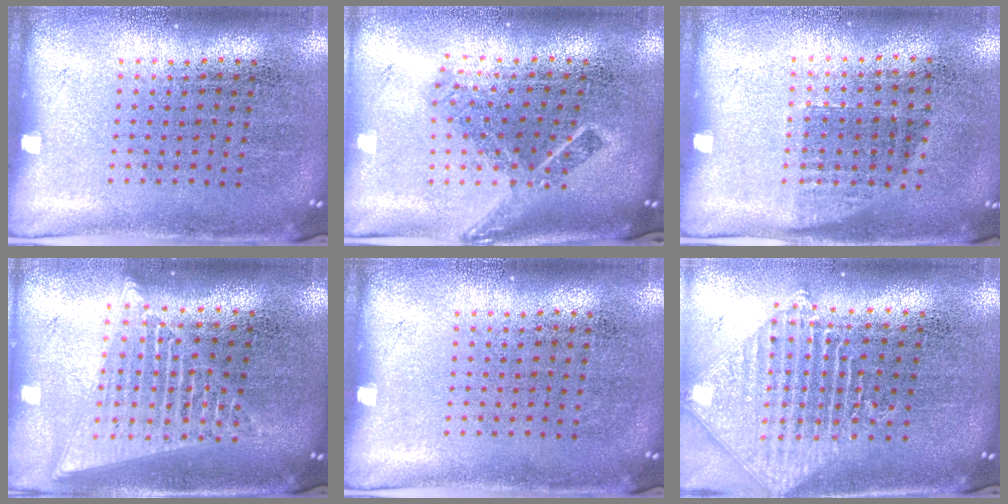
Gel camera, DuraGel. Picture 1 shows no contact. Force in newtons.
{"total": 2.1, "press": 1.4, "slide": 1.5}
{"total": 0.7, "press": 0.6, "slide": 0.3}
{"total": 1.9, "press": 1.7, "slide": 1.0}
{"total": 0.0}
{"total": 1.9, "press": 1.6, "slide": 1.1}